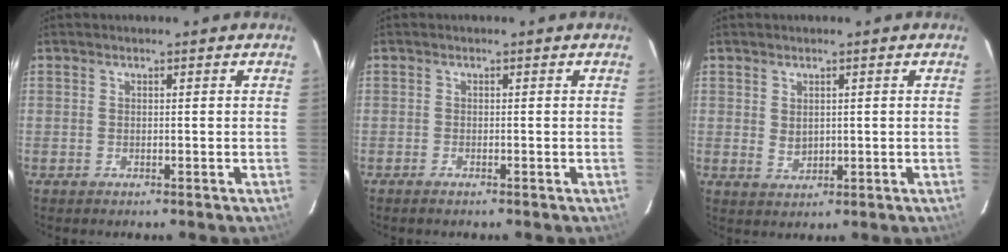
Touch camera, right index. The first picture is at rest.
{"total": 0.9, "force": [-0.7, 0.2, 0.4], "torque": [-0.009, -0.002, -0.016]}
{"total": 2.4, "force": [0.6, 1.8, 1.4], "torque": [-0.022, -0.001, 0.014]}